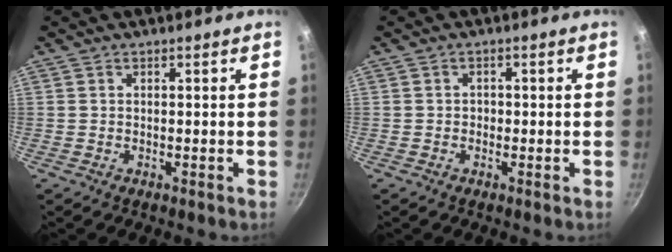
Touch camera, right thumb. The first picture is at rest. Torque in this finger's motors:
{"motor_torque": [-0.19, -0.13, -0.13, 0.43, -0.08]}